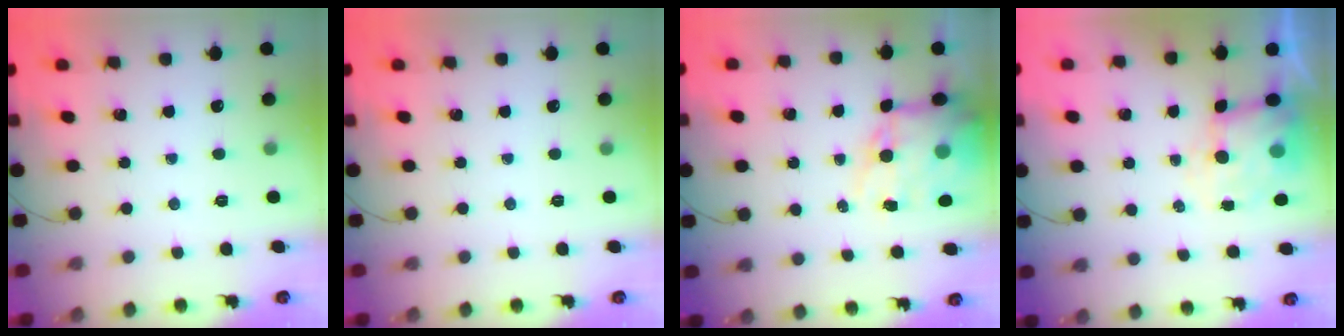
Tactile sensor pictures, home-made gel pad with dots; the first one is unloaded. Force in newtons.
{"total": 0.0}
{"total": 16.4, "press": 15.9, "slide": 4.0}
{"total": 6.9, "press": 6.8, "slide": 1.4}